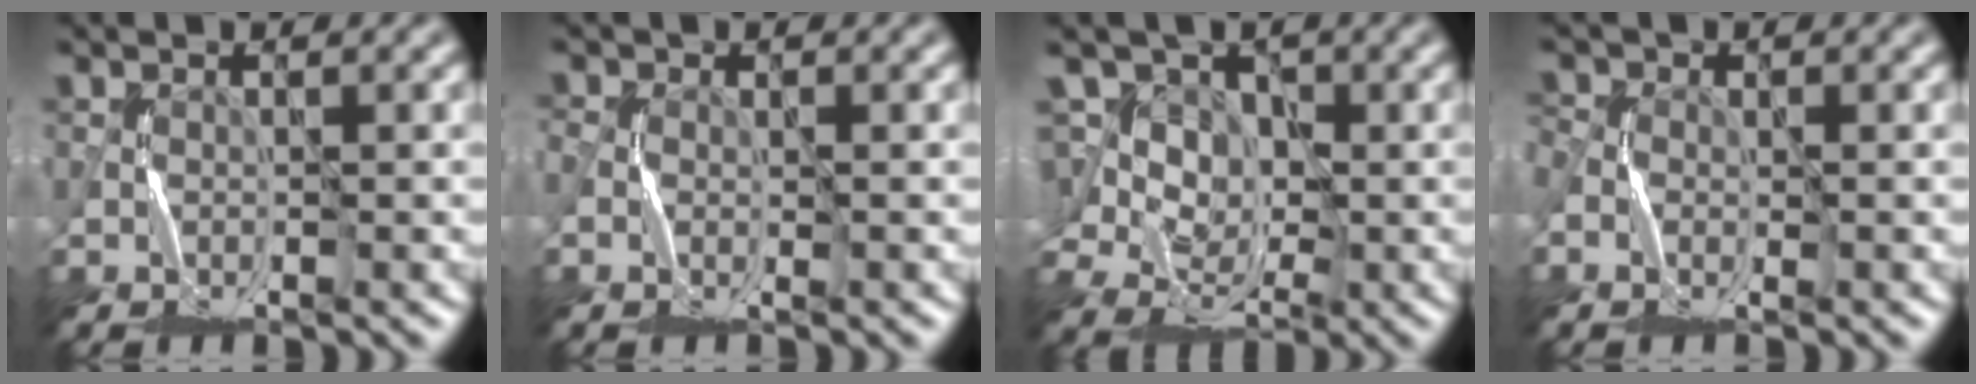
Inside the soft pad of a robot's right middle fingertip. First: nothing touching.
{"total": 1.5, "force": [-0.3, 0.9, 1.1], "torque": [-0.027, -0.003, -0.010]}
{"total": 9.7, "force": [3.4, 6.9, 6.0], "torque": [-0.106, 0.030, 0.038]}
{"total": 2.1, "force": [-0.7, 1.3, 1.5], "torque": [-0.038, -0.002, -0.013]}